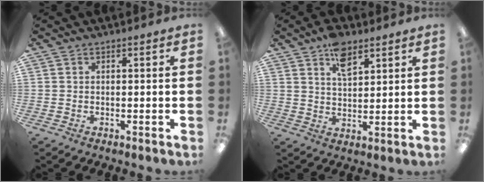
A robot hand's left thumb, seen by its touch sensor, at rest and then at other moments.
{"total": 7.5, "force": [4.9, 3.7, 4.4], "torque": [-0.066, -0.020, 0.083]}